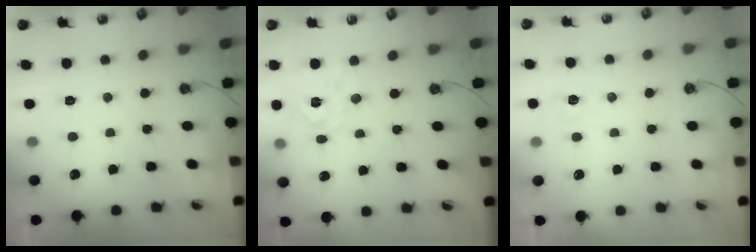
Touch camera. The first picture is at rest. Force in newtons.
{"total": 9.9, "press": 9.9, "slide": 0.8}
{"total": 5.7, "press": 5.7, "slide": 0.5}